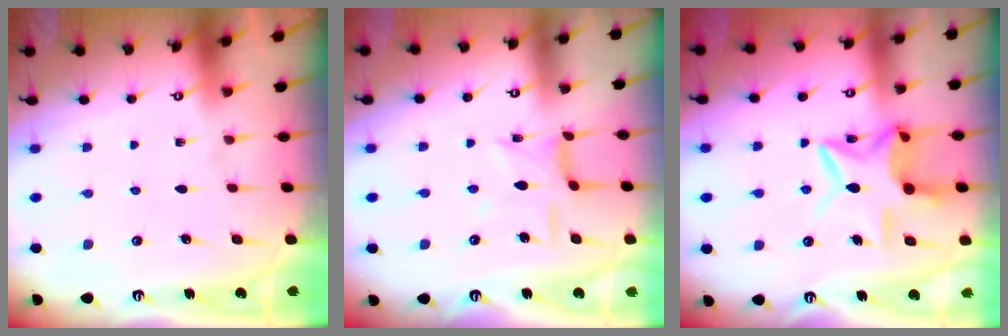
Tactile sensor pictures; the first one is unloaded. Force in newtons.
{"total": 6.2, "press": 6.2, "slide": 0.3}
{"total": 11.5, "press": 11.4, "slide": 1.0}